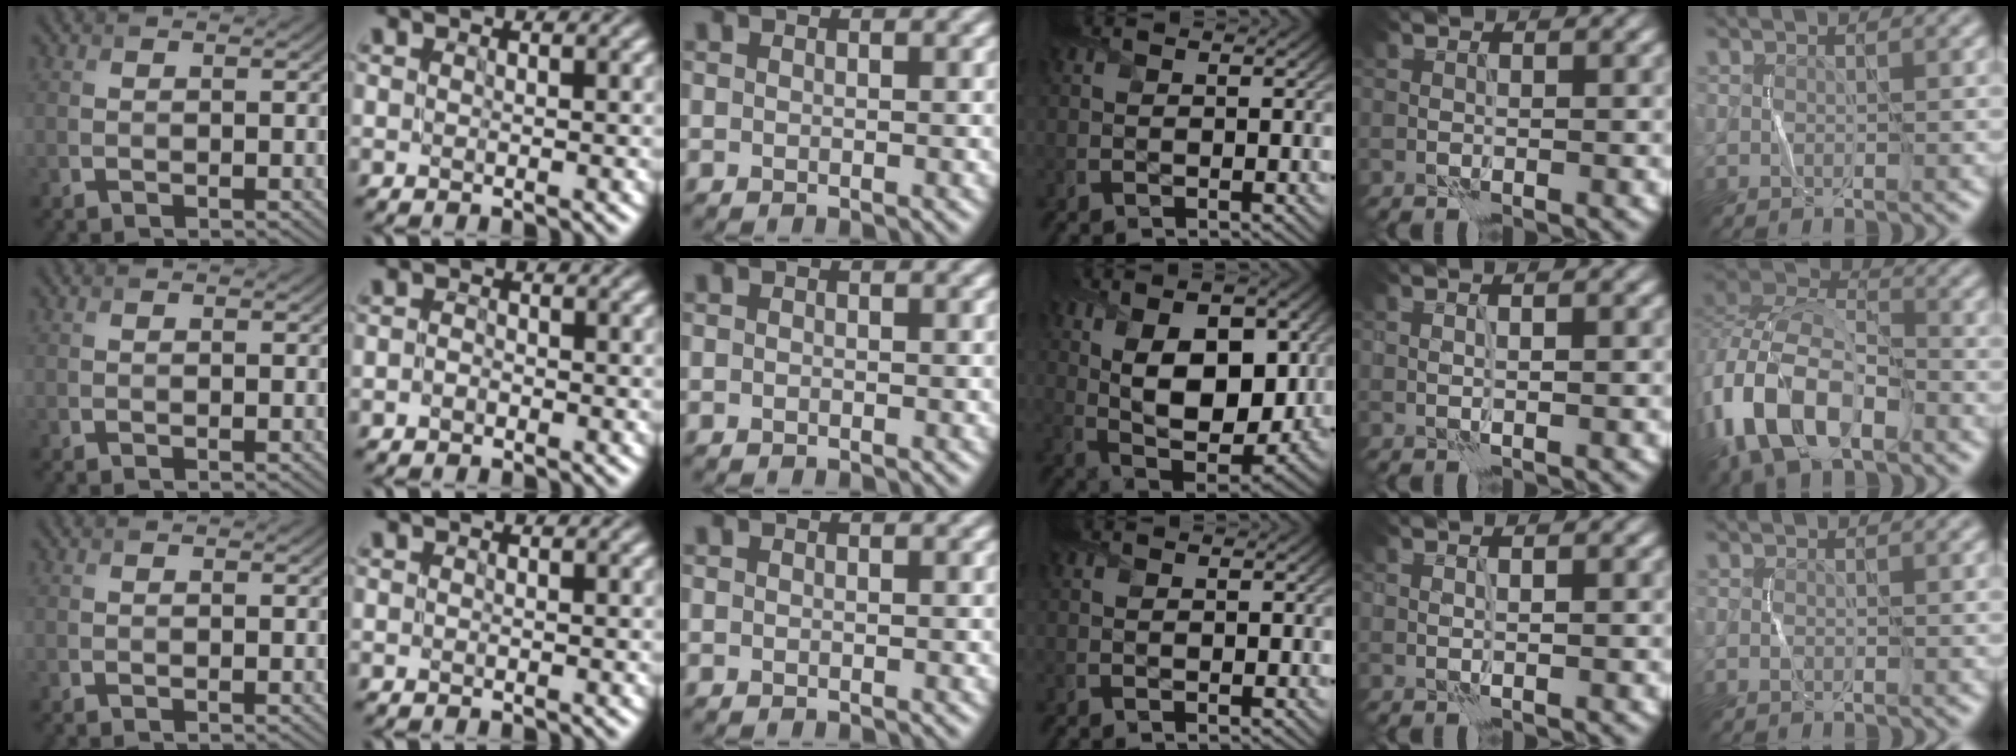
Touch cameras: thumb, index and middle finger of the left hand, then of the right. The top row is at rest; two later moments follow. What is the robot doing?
{"motion": "fold", "object": "scarf"}